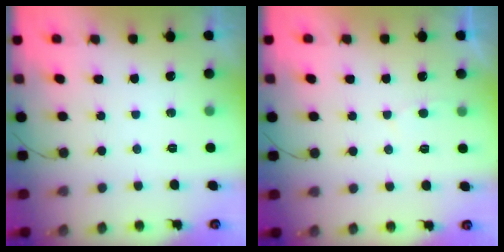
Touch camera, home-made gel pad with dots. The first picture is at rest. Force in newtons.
{"total": 1.9, "press": 1.9, "slide": 0.3}